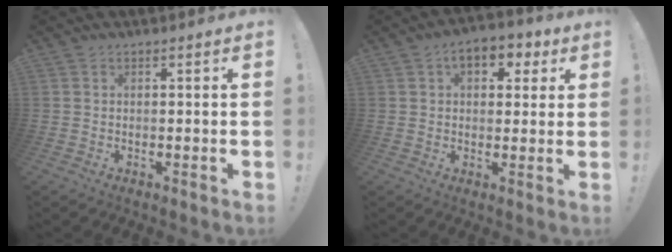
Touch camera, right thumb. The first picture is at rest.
{"total": 7.9, "force": [3.4, 5.1, 5.1], "torque": [-0.063, -0.005, 0.057]}